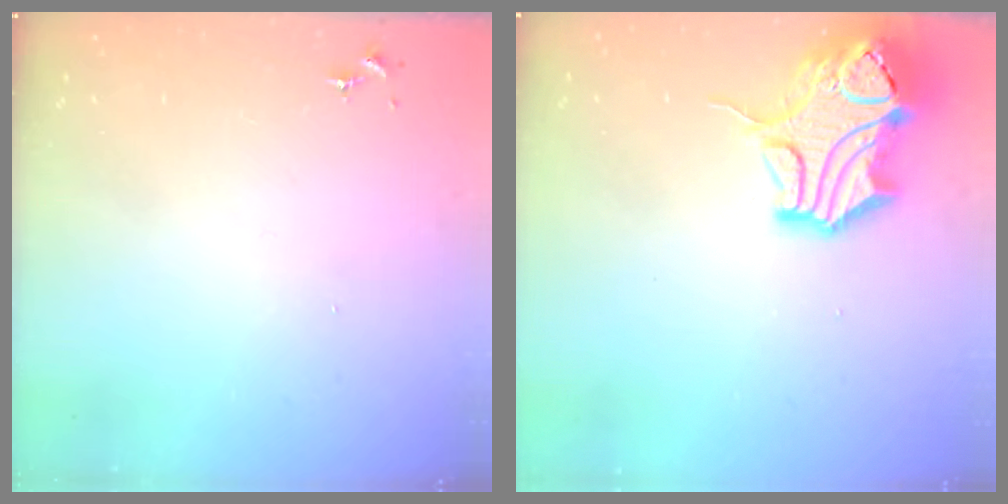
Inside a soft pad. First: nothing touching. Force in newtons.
{"total": 15.2, "press": 15.0, "slide": 2.4}